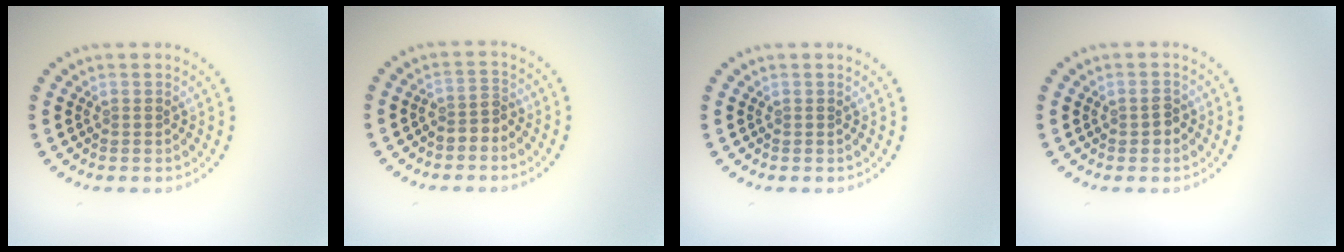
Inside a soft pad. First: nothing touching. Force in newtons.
{"total": 1.6, "press": 1.3, "slide": 1.0}
{"total": 0.0}
{"total": 1.4, "press": 1.4, "slide": 0.1}